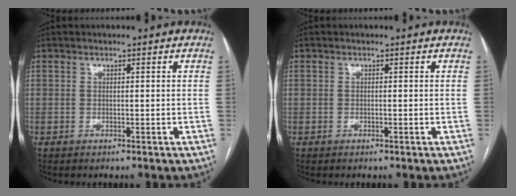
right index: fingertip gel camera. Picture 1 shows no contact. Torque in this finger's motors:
{"motor_torque": [-0.01, 0.14, -0.21, -0.02]}